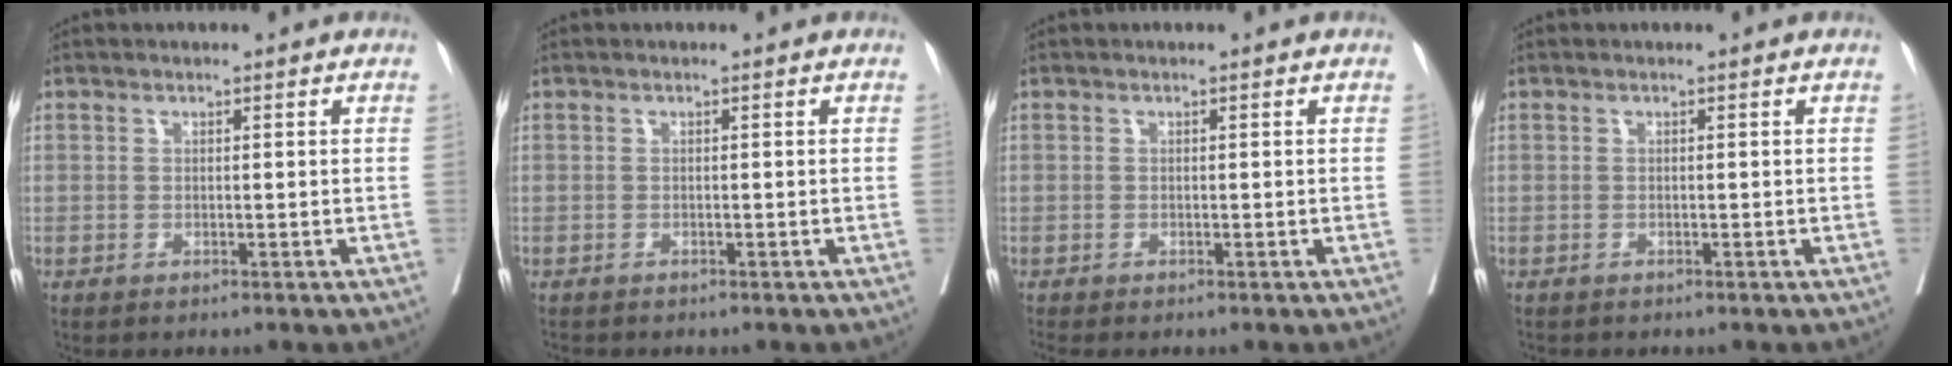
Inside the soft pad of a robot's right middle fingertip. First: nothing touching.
{"total": 1.3, "force": [-1.2, 0.3, 0.4], "torque": [-0.011, -0.002, -0.017]}
{"total": 0.9, "force": [-0.8, -0.2, 0.3], "torque": [-0.005, 0.001, -0.012]}
{"total": 0.8, "force": [-0.7, 0.2, 0.2], "torque": [-0.006, -0.001, -0.011]}